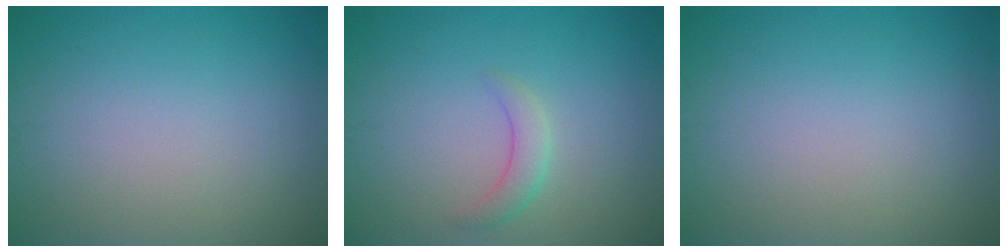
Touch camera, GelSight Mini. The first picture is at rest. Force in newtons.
{"total": 1.8, "press": 1.8, "slide": 0.2}
{"total": 0.0}